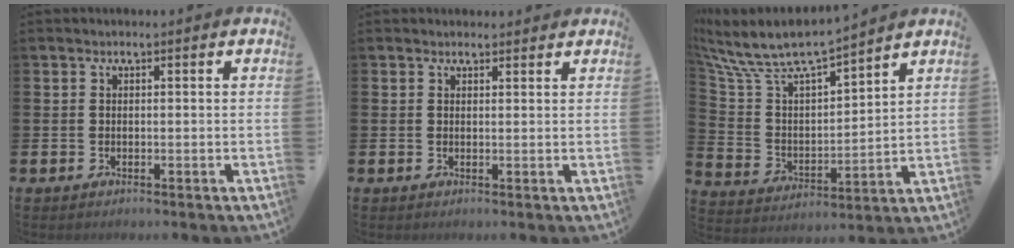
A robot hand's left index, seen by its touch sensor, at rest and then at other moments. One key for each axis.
{"total": 1.2, "fx": 1.1, "fy": 0.5, "fz": 0.1, "tx": 0.007, "ty": 0.000, "tz": 0.018}
{"total": 8.2, "fx": 7.7, "fy": 1.4, "fz": 2.5, "tx": -0.095, "ty": -0.057, "tz": 0.130}